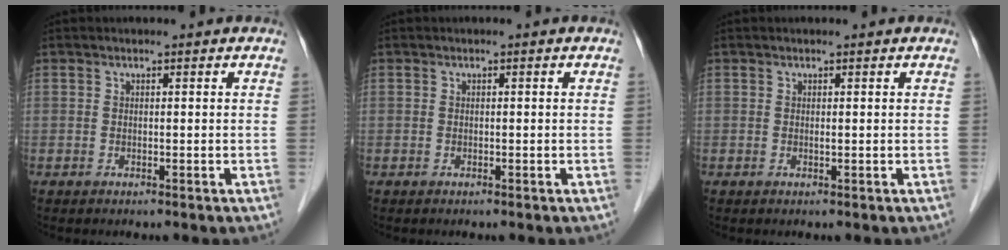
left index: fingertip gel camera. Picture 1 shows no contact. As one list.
[{"total": 0.0}, {"total": 0.5, "force": [0.4, 0.1, 0.4], "torque": [-0.010, -0.001, 0.005]}]